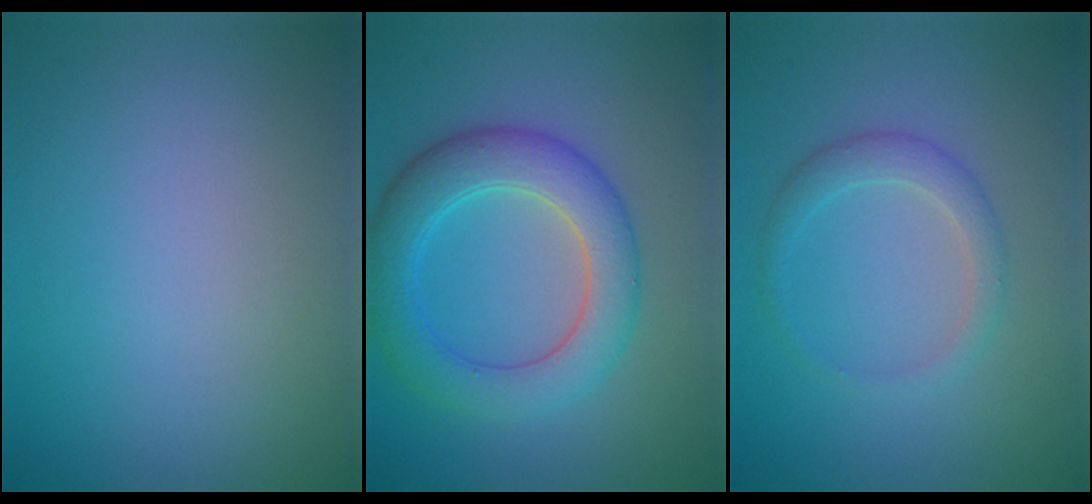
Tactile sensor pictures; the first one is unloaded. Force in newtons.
{"total": 6.0, "press": 6.0, "slide": 0.1}
{"total": 2.1, "press": 2.1, "slide": 0.1}